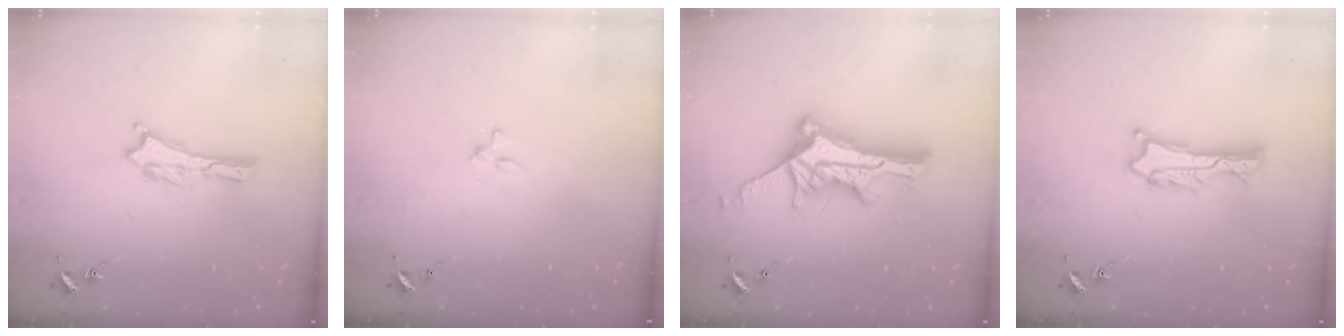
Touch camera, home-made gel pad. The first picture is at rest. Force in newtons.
{"total": 2.3, "press": 2.3, "slide": 0.3}
{"total": 12.2, "press": 12.1, "slide": 1.1}
{"total": 1.8, "press": 1.8, "slide": 0.2}